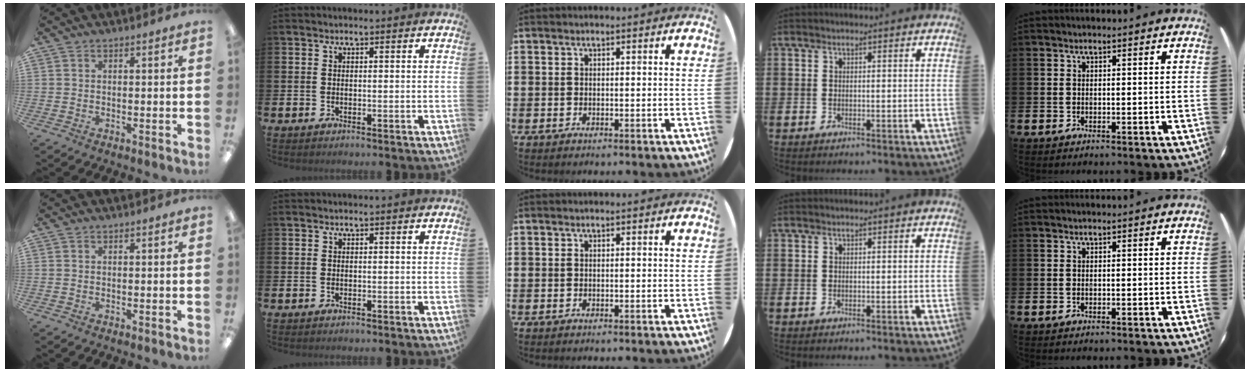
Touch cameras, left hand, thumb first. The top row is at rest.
{}